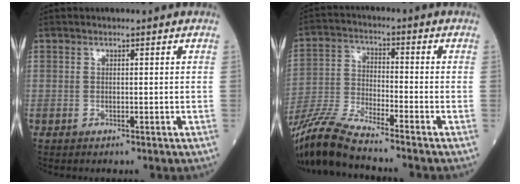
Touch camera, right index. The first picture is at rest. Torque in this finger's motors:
{"motor_torque": [-0.03, -0.59, 0.16, 0.02]}